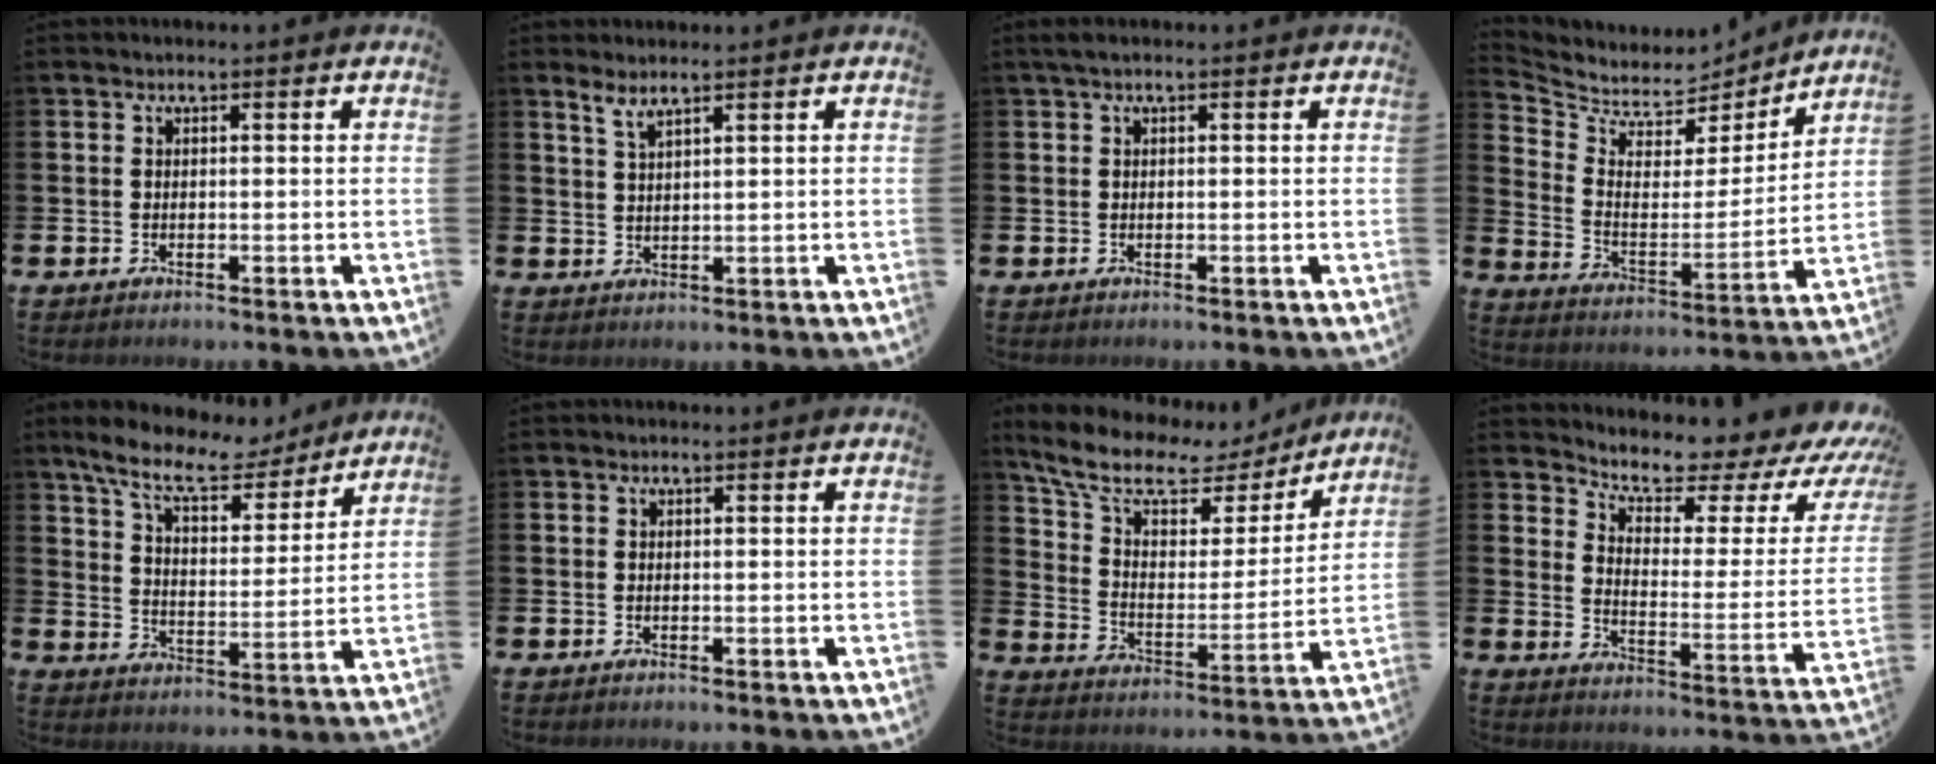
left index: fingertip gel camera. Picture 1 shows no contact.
{"total": 2.4, "force": [2.2, 0.2, 1.0], "torque": [-0.016, -0.008, 0.038]}
{"total": 0.9, "force": [0.4, 0.1, 0.8], "torque": [-0.017, 0.004, 0.008]}
{"total": 6.0, "force": [5.6, 2.2, 0.3], "torque": [-0.044, -0.056, 0.092]}
{"total": 10.2, "force": [9.1, 2.8, 3.5], "torque": [-0.092, -0.056, 0.158]}
{"total": 0.0}
{"total": 10.8, "force": [8.5, 4.5, 4.9], "torque": [-0.129, -0.048, 0.143]}
{"total": 6.4, "force": [5.8, 1.7, 2.1], "torque": [-0.056, -0.055, 0.091]}